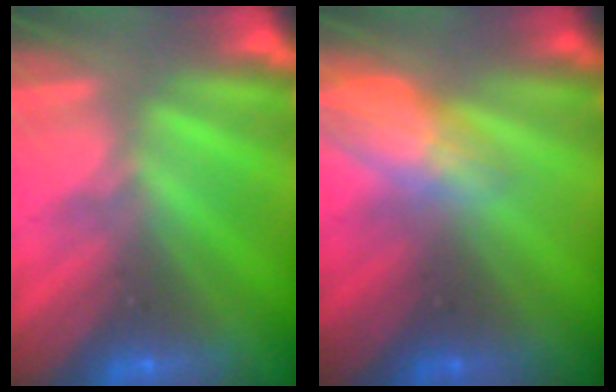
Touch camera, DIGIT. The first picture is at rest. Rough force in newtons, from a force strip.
{"total": 2.9}